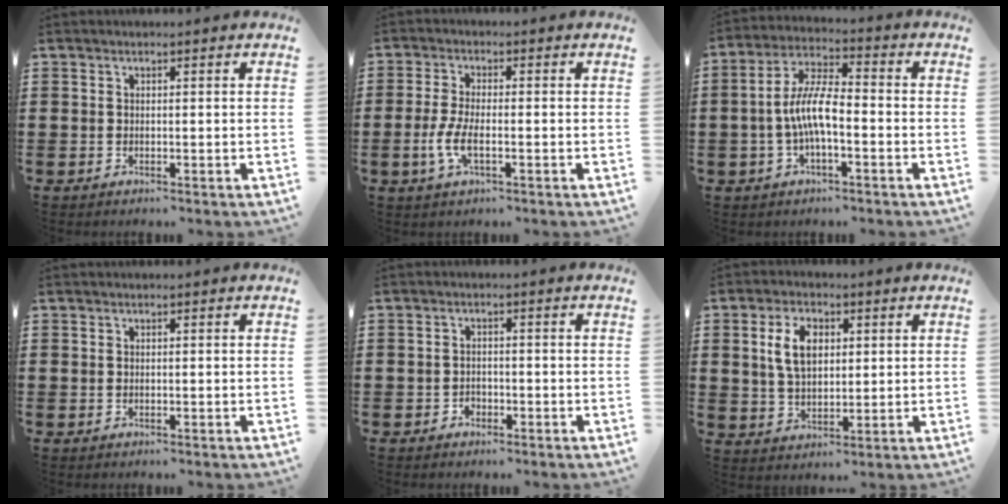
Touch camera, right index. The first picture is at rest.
{"total": 4.8, "force": [-1.5, 1.4, 4.3], "torque": [-0.101, -0.007, -0.035]}
{"total": 8.0, "force": [-1.8, 2.6, 7.3], "torque": [-0.161, -0.004, -0.039]}
{"total": 0.0}
{"total": 1.4, "force": [-1.0, 1.0, 0.2], "torque": [-0.008, 0.000, -0.024]}
{"total": 6.6, "force": [1.6, 4.0, 5.0], "torque": [-0.108, 0.010, 0.023]}